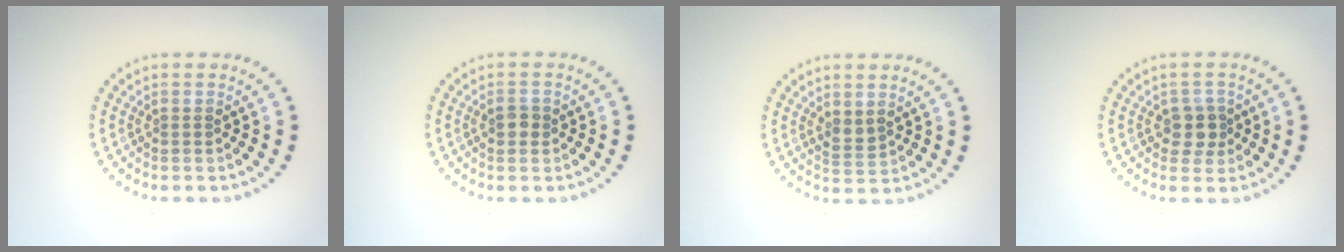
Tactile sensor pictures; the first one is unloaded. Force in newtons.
{"total": 1.4, "press": 1.4, "slide": 0.1}
{"total": 1.3, "press": 1.1, "slide": 0.6}
{"total": 2.2, "press": 2.0, "slide": 1.0}